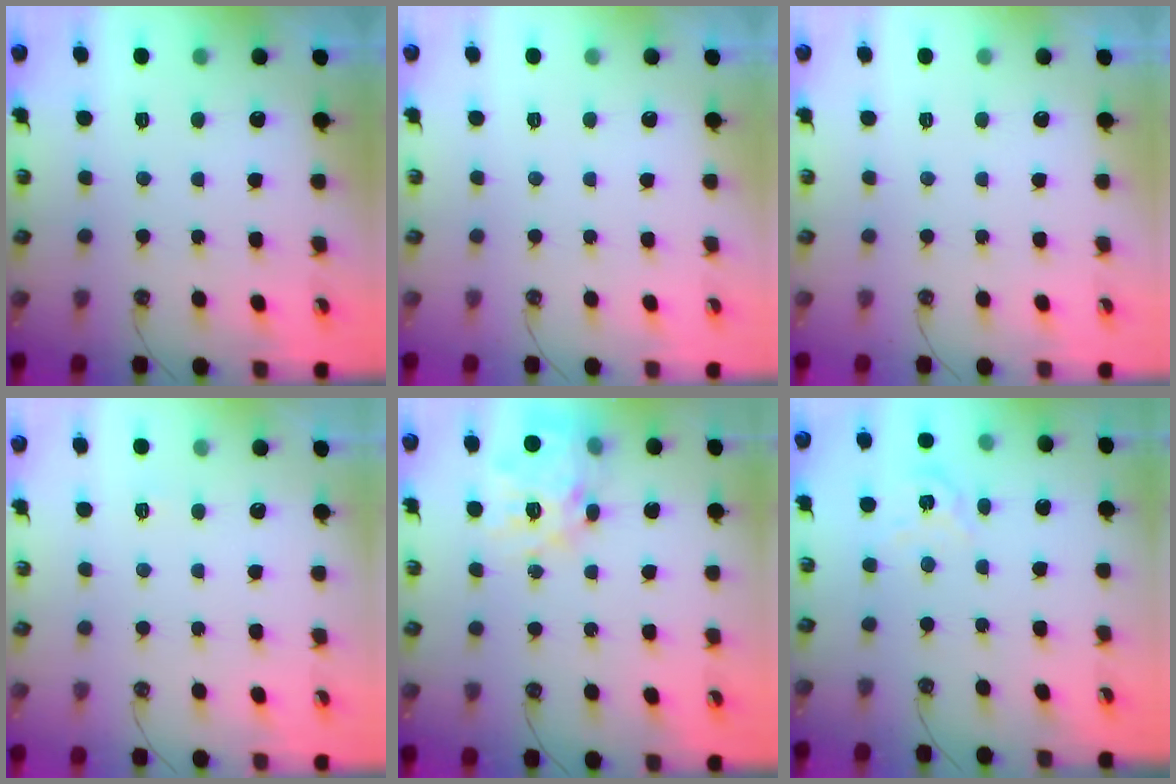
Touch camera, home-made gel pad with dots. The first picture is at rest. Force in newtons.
{"total": 0.0}
{"total": 0.0}
{"total": 2.4, "press": 2.4, "slide": 0.4}
{"total": 14.9, "press": 14.8, "slide": 1.3}
{"total": 3.4, "press": 3.4, "slide": 0.3}